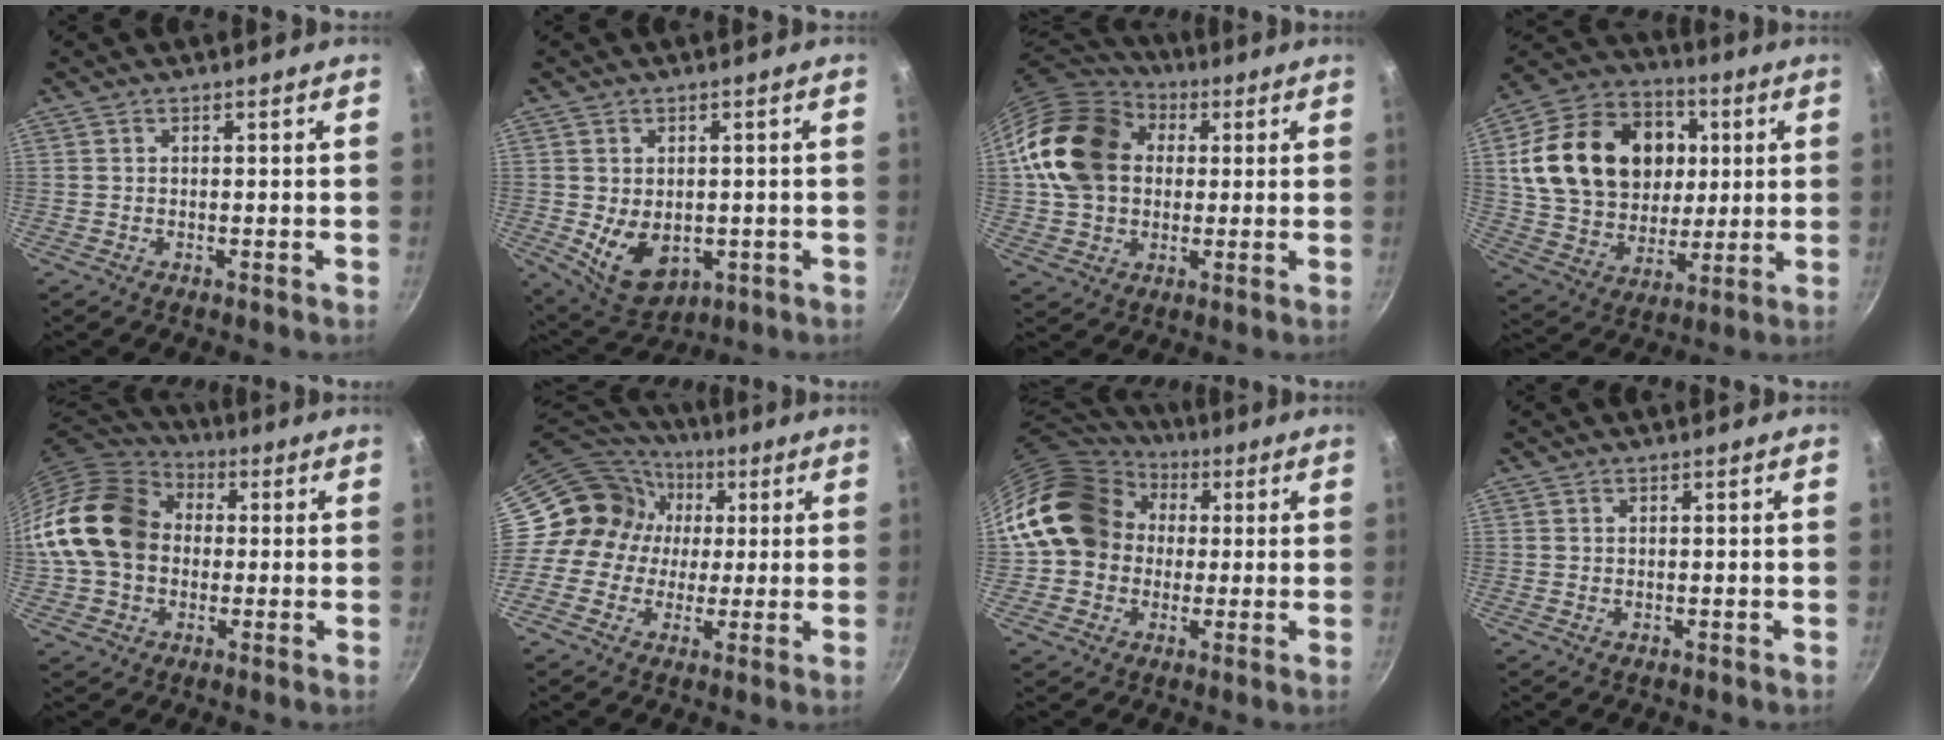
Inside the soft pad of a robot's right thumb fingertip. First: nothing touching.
{"total": 9.2, "force": [-1.0, 6.5, 6.4], "torque": [-0.087, -0.015, 0.007]}
{"total": 19.5, "force": [3.2, 15.1, 11.9], "torque": [-0.200, 0.030, 0.048]}
{"total": 23.0, "force": [3.4, 17.7, 14.4], "torque": [-0.216, 0.014, 0.063]}
{"total": 18.7, "force": [1.0, 14.8, 11.4], "torque": [-0.202, 0.039, 0.009]}
{"total": 14.1, "force": [1.1, 13.0, 5.3], "torque": [-0.048, 0.022, -0.004]}
{"total": 17.8, "force": [2.0, 15.3, 8.9], "torque": [-0.137, 0.044, 0.027]}
{"total": 0.0}